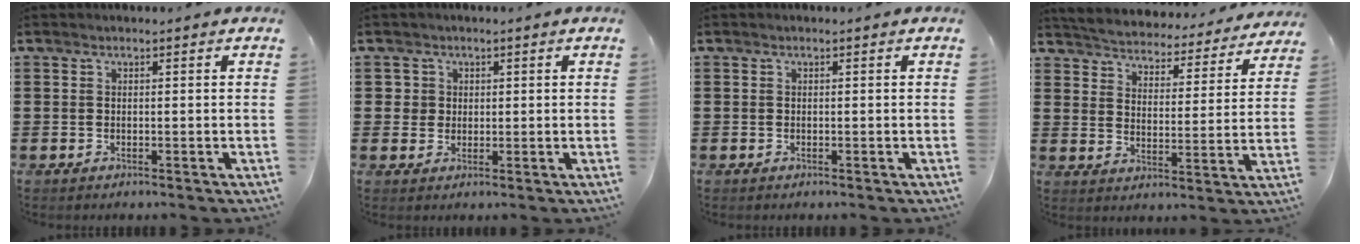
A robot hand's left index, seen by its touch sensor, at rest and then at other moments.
{"total": 2.7, "force": [0.9, 2.6, 0.2], "torque": [-0.018, 0.011, 0.015]}
{"total": 0.0}
{"total": 4.3, "force": [4.3, -0.2, -0.2], "torque": [-0.024, -0.042, 0.068]}